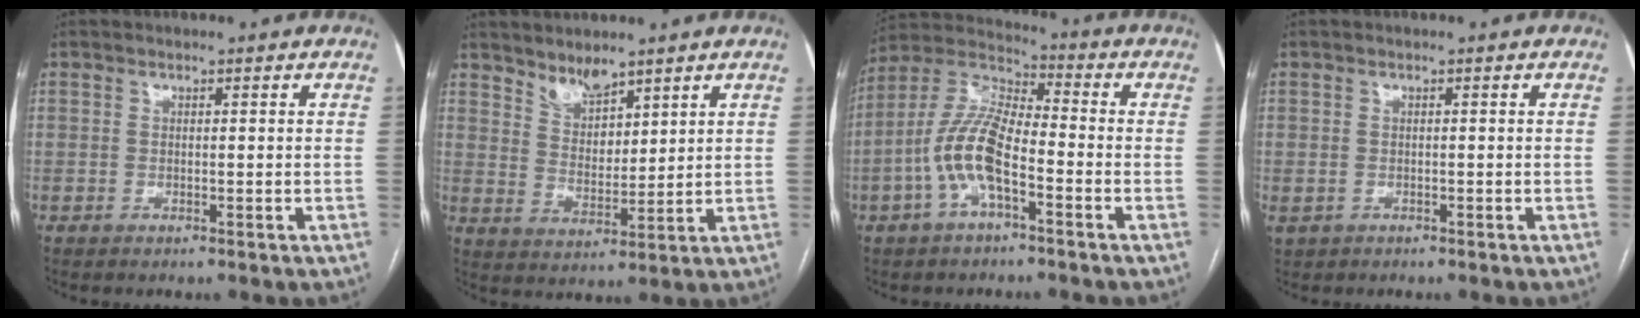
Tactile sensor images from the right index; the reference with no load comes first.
{"total": 5.3, "force": [4.4, 2.1, 2.2], "torque": [-0.044, -0.003, 0.090]}
{"total": 11.0, "force": [-3.6, 3.7, 9.8], "torque": [-0.217, 0.018, -0.072]}
{"total": 1.3, "force": [-0.4, 1.0, 0.6], "torque": [-0.017, -0.001, 0.004]}